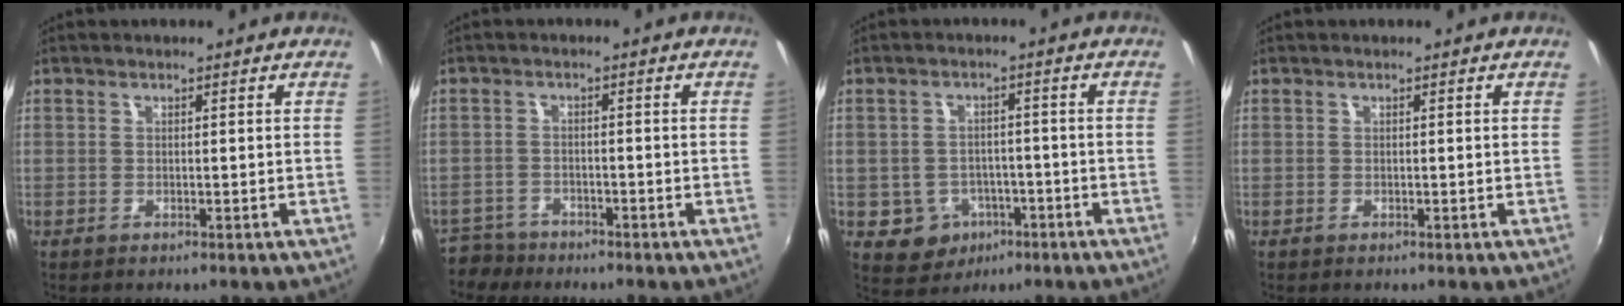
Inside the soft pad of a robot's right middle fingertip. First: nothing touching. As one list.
[{"total": 5.2, "force": [-4.5, 2.6, 0.6], "torque": [-0.029, -0.001, -0.083]}, {"total": 7.1, "force": [-3.1, 6.0, 2.1], "torque": [-0.057, 0.011, -0.026]}, {"total": 0.0}]